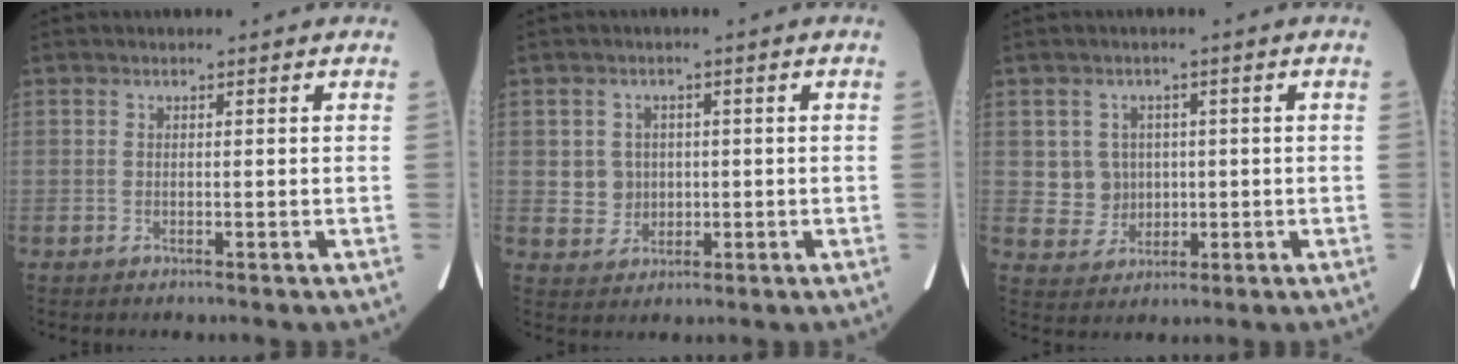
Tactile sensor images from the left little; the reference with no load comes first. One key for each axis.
{"total": 4.0, "fx": 0.3, "fy": 3.9, "fz": 0.6, "tx": -0.009, "ty": 0.010, "tz": 0.014}
{"total": 4.8, "fx": 0.6, "fy": 4.8, "fz": 0.4, "tx": -0.006, "ty": 0.011, "tz": 0.019}